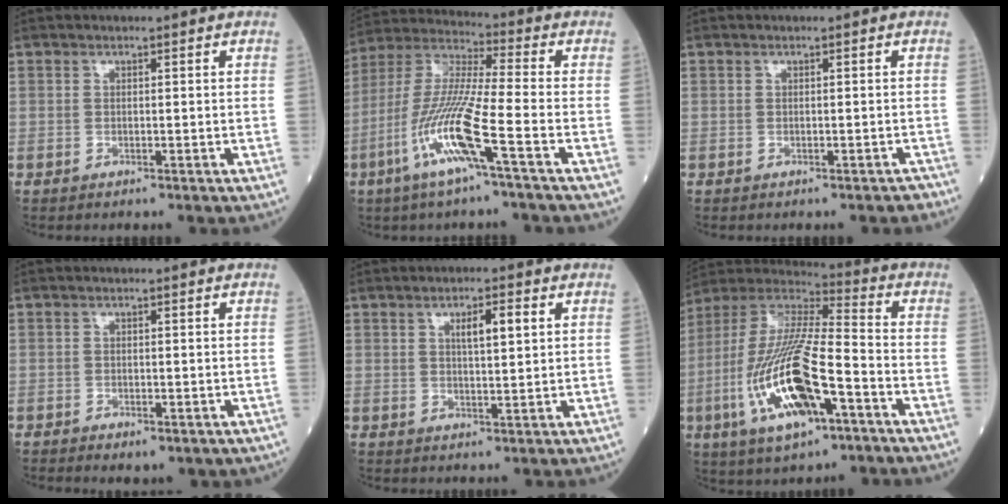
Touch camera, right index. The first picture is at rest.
{"total": 13.1, "force": [-5.6, -0.3, 11.9], "torque": [-0.251, -0.007, -0.116]}
{"total": 1.7, "force": [-1.4, 0.6, 0.6], "torque": [-0.006, -0.001, -0.016]}
{"total": 3.1, "force": [-1.9, 1.7, 1.9], "torque": [-0.023, -0.004, -0.017]}
{"total": 4.1, "force": [1.5, 0.7, 3.7], "torque": [-0.063, 0.003, 0.027]}
{"total": 19.7, "force": [-6.7, 4.8, 17.8], "torque": [-0.385, -0.019, -0.121]}